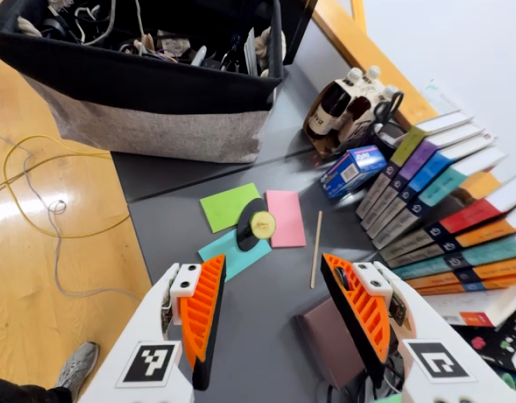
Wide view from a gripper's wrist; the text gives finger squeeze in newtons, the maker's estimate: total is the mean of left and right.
{"total": 0.0}